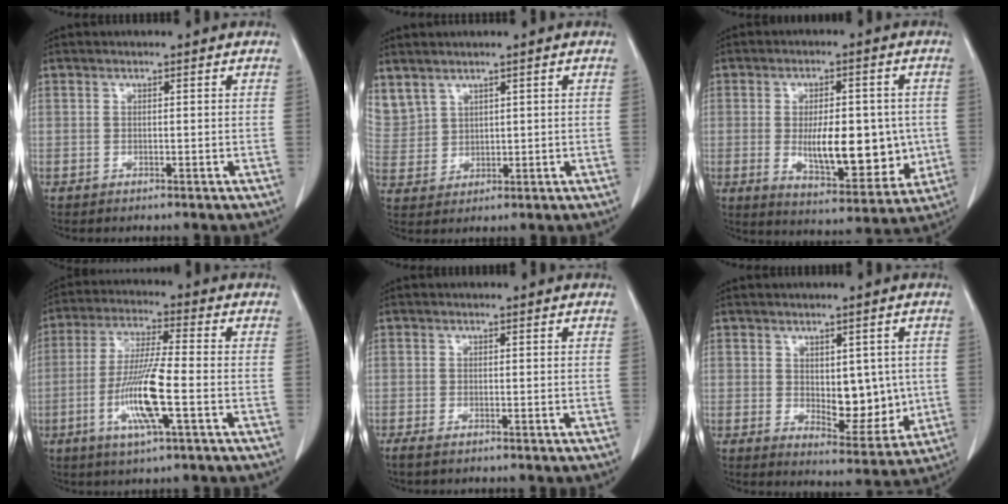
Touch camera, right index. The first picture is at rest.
{"total": 9.2, "force": [5.8, 6.5, 3.0], "torque": [-0.100, 0.020, 0.142]}
{"total": 13.7, "force": [-1.0, 5.6, 12.5], "torque": [-0.180, -0.004, 0.001]}
{"total": 11.1, "force": [-3.2, 0.5, 10.6], "torque": [-0.213, -0.012, -0.063]}
{"total": 2.1, "force": [-1.6, 0.5, 1.2], "torque": [-0.022, -0.005, -0.022]}
{"total": 8.1, "force": [0.2, 4.1, 7.0], "torque": [-0.086, -0.005, 0.022]}